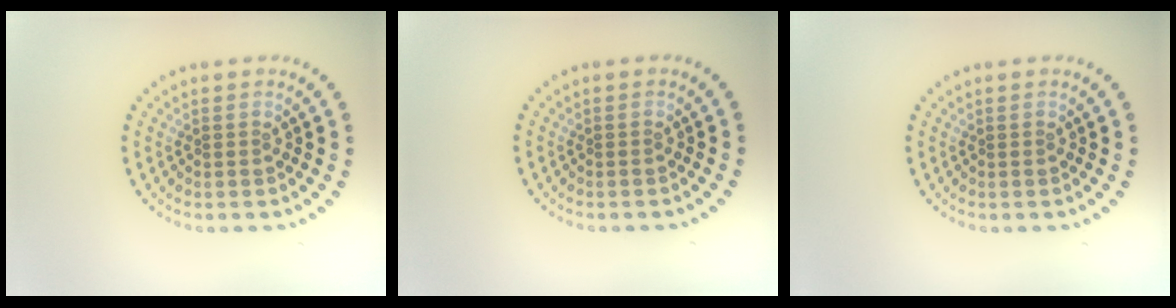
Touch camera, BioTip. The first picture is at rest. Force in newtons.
{"total": 0.0}
{"total": 0.0}